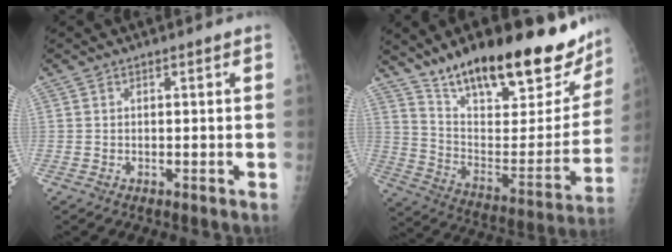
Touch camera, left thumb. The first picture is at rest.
{"total": 29.7, "force": [21.8, 9.8, 17.6], "torque": [-0.232, -0.085, 0.331]}